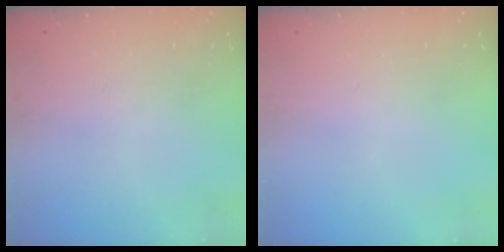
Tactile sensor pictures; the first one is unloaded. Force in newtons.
{"total": 0.0}